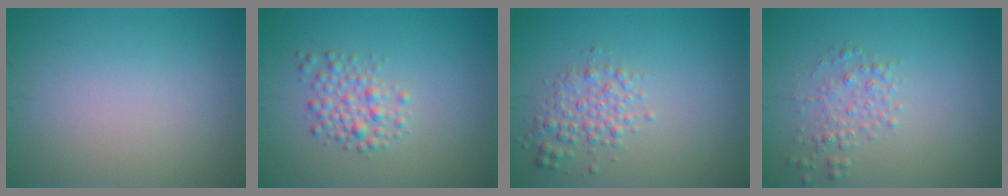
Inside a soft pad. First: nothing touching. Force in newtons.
{"total": 2.5, "press": 2.5, "slide": 0.1}
{"total": 2.5, "press": 2.5, "slide": 0.0}
{"total": 1.9, "press": 1.9, "slide": 0.0}